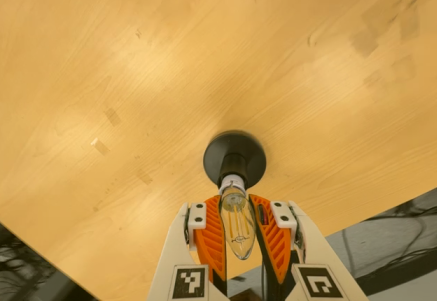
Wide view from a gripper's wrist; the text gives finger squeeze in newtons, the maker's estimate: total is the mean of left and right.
{"total": 19.3, "left": 18.5, "right": 20.0}